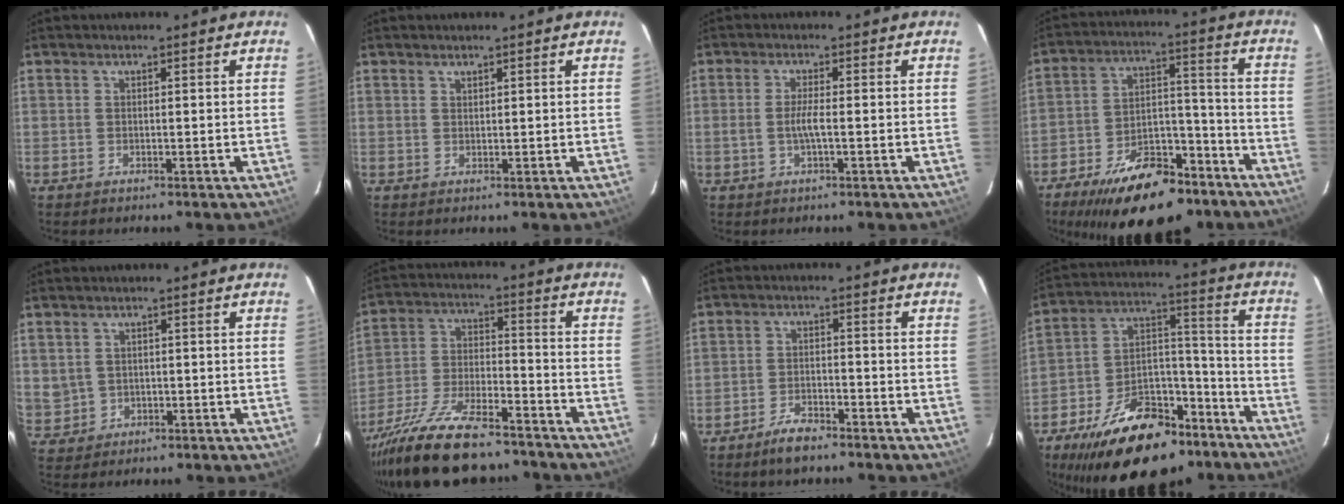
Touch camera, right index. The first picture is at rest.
{"total": 0.7, "force": [0.7, 0.2, 0.2], "torque": [-0.003, 0.002, 0.014]}
{"total": 2.8, "force": [-0.5, -0.1, 2.8], "torque": [-0.054, -0.001, -0.010]}
{"total": 21.4, "force": [-15.2, 9.6, 11.7], "torque": [-0.214, 0.015, -0.224]}
{"total": 5.5, "force": [0.5, 5.2, 1.5], "torque": [-0.040, 0.006, 0.028]}
{"total": 20.9, "force": [-16.4, 6.3, 11.2], "torque": [-0.222, -0.034, -0.267]}
{"total": 5.3, "force": [-4.3, 1.5, 2.7], "torque": [-0.071, 0.001, -0.079]}
{"total": 24.6, "force": [-16.6, 12.6, 13.2], "torque": [-0.252, 0.040, -0.241]}